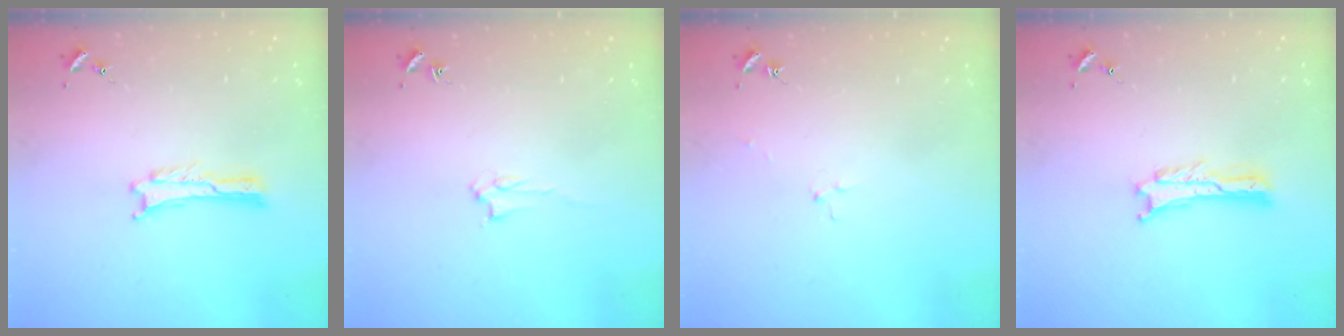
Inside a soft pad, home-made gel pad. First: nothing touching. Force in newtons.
{"total": 1.6, "press": 1.6, "slide": 0.2}
{"total": 2.5, "press": 2.5, "slide": 0.3}
{"total": 1.0, "press": 1.0, "slide": 0.2}